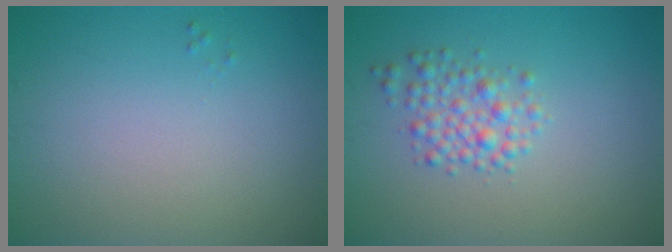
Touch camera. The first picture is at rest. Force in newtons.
{"total": 2.6, "press": 2.6, "slide": 0.1}